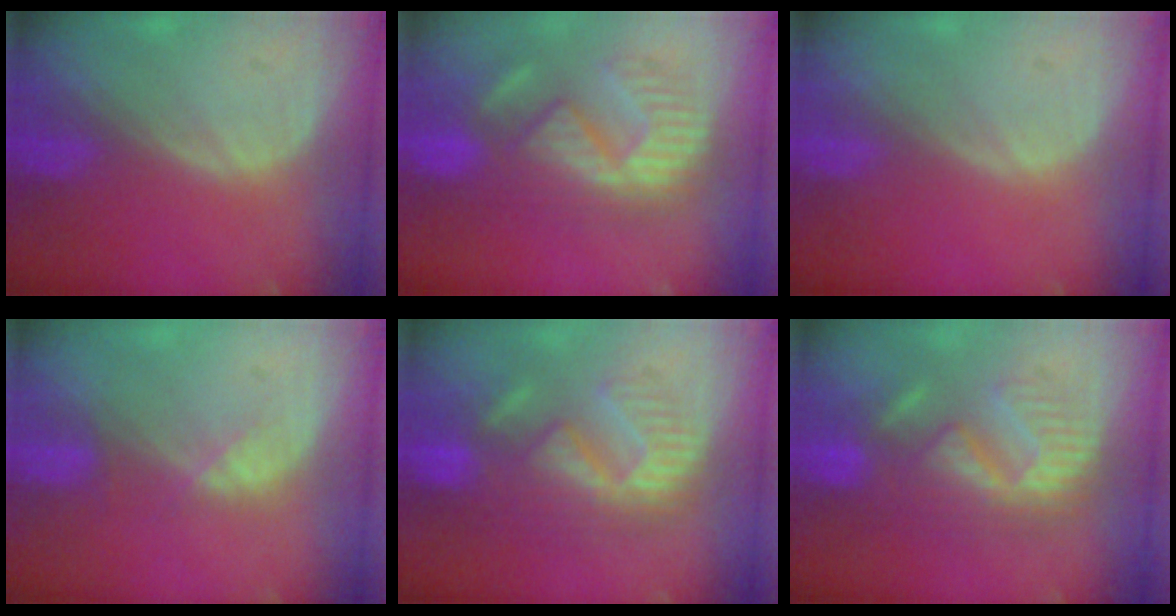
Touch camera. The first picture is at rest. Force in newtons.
{"total": 9.9, "press": 9.8, "slide": 0.9}
{"total": 0.0}
{"total": 2.3, "press": 2.2, "slide": 0.7}
{"total": 10.5, "press": 9.6, "slide": 4.1}
{"total": 8.7, "press": 8.6, "slide": 1.5}